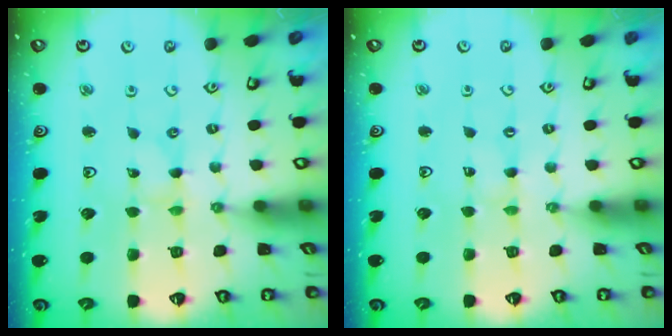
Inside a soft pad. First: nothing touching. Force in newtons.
{"total": 0.0}